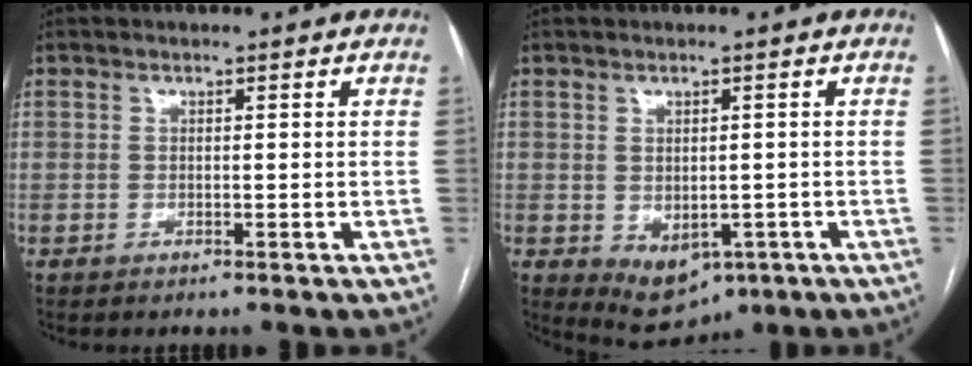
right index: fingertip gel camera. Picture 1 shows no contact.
{"total": 6.6, "force": [-2.5, 4.4, 4.2], "torque": [-0.059, -0.007, -0.022]}